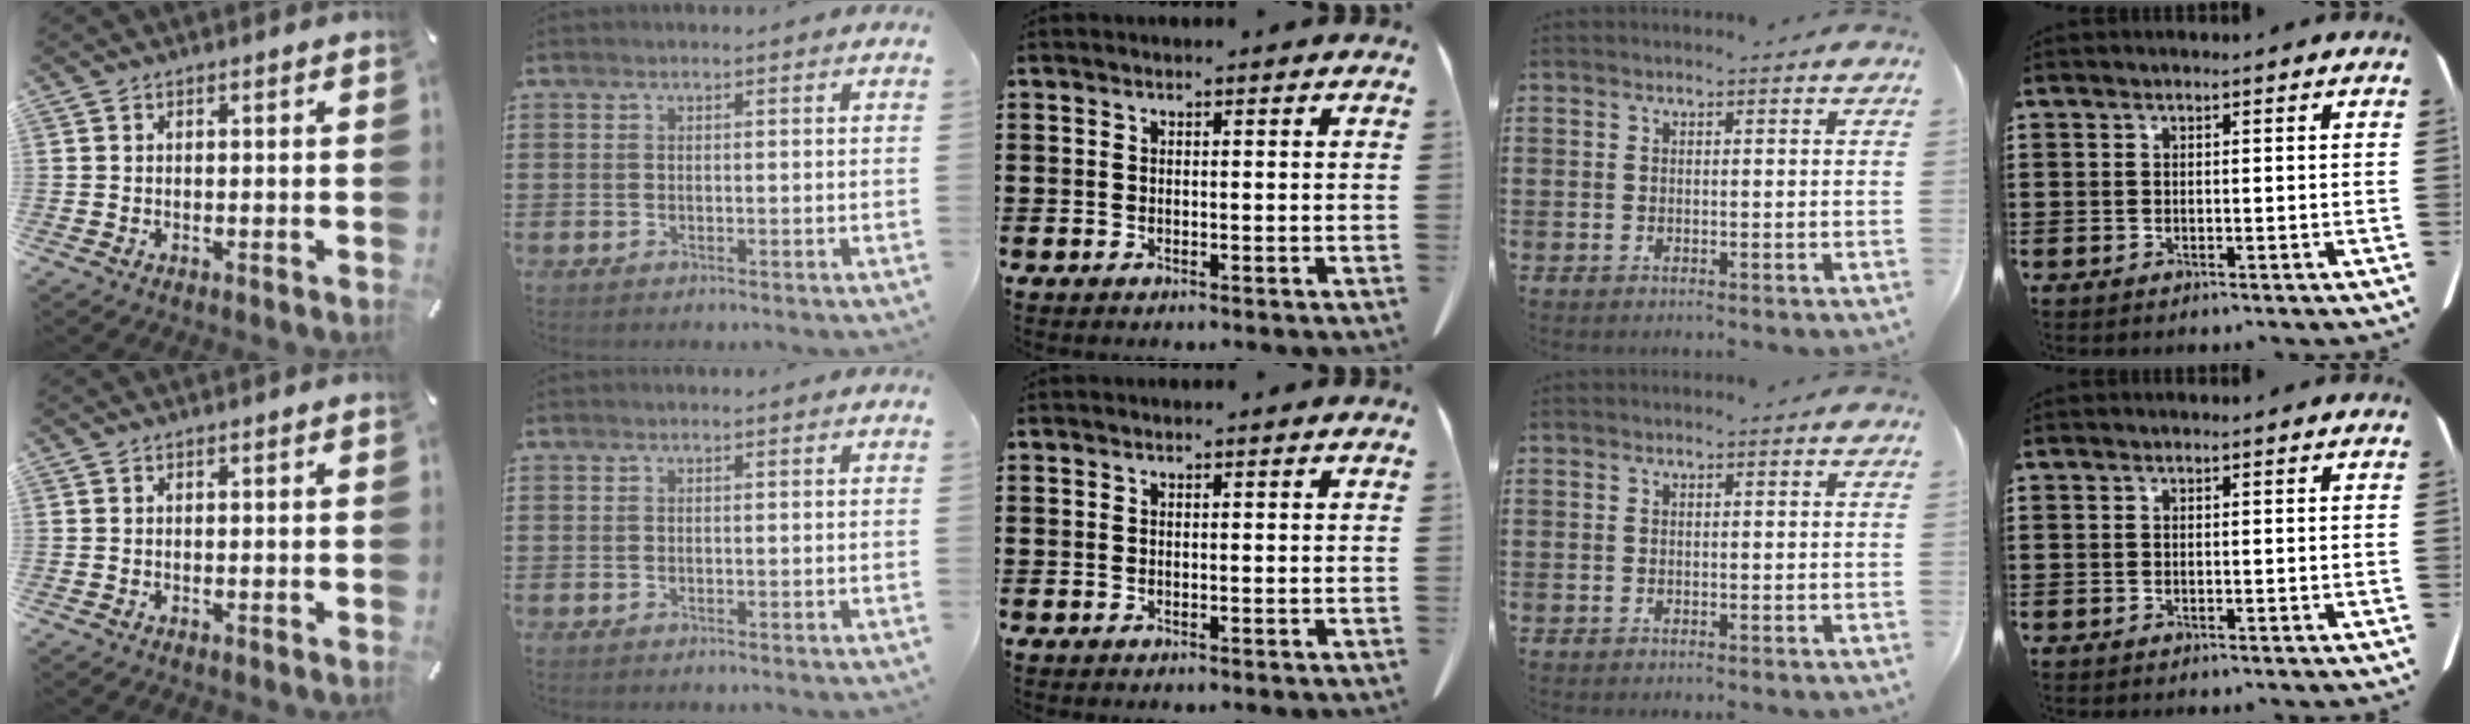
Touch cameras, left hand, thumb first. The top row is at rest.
{}